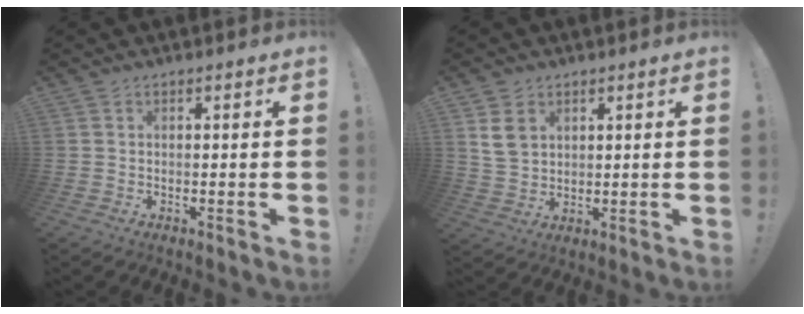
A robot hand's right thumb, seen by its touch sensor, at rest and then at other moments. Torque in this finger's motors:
{"motor_torque": [-0.07, 0.19, 0.16, 0.06, 0.18]}